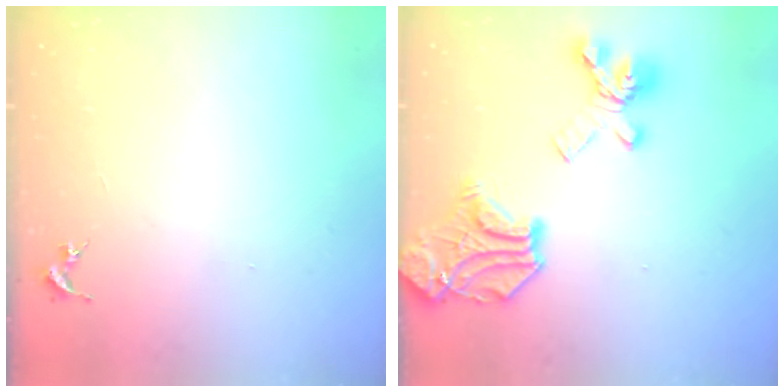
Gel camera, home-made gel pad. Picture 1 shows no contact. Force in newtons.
{"total": 21.3, "press": 21.2, "slide": 1.6}